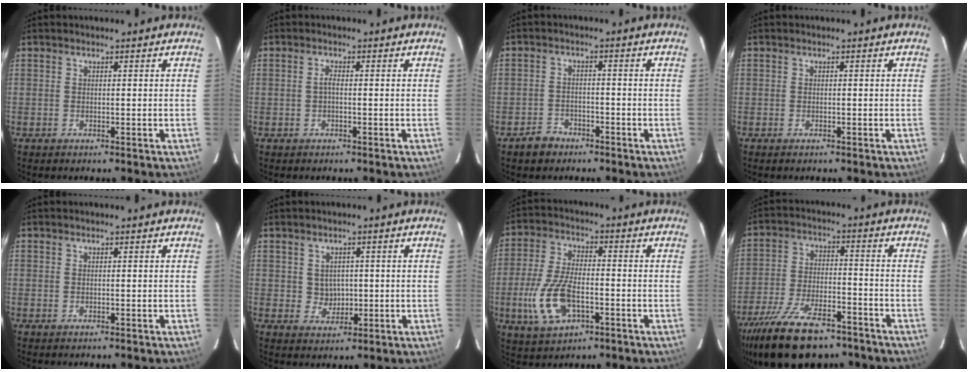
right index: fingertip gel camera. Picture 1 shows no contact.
{"total": 1.0, "force": [-0.3, 0.2, 0.9], "torque": [-0.019, 0.006, -0.009]}
{"total": 4.4, "force": [-3.2, 2.8, 0.8], "torque": [-0.027, 0.013, -0.051]}
{"total": 0.7, "force": [-0.6, 0.2, 0.3], "torque": [-0.007, -0.001, -0.012]}
{"total": 0.0}
{"total": 3.3, "force": [0.4, 3.1, 0.8], "torque": [-0.013, 0.007, 0.014]}
{"total": 12.2, "force": [-3.9, 5.8, 10.0], "torque": [-0.221, -0.004, -0.067]}
{"total": 19.5, "force": [-14.4, 7.9, 10.6], "torque": [-0.226, -0.030, -0.236]}